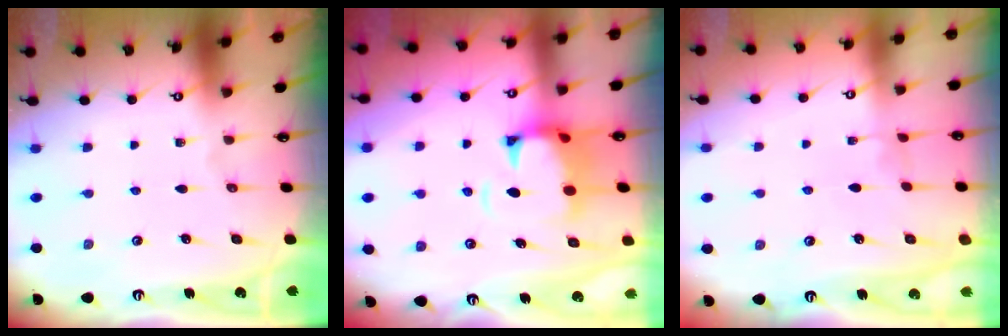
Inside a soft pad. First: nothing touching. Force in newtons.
{"total": 3.1, "press": 2.8, "slide": 1.3}
{"total": 2.8, "press": 2.8, "slide": 0.3}